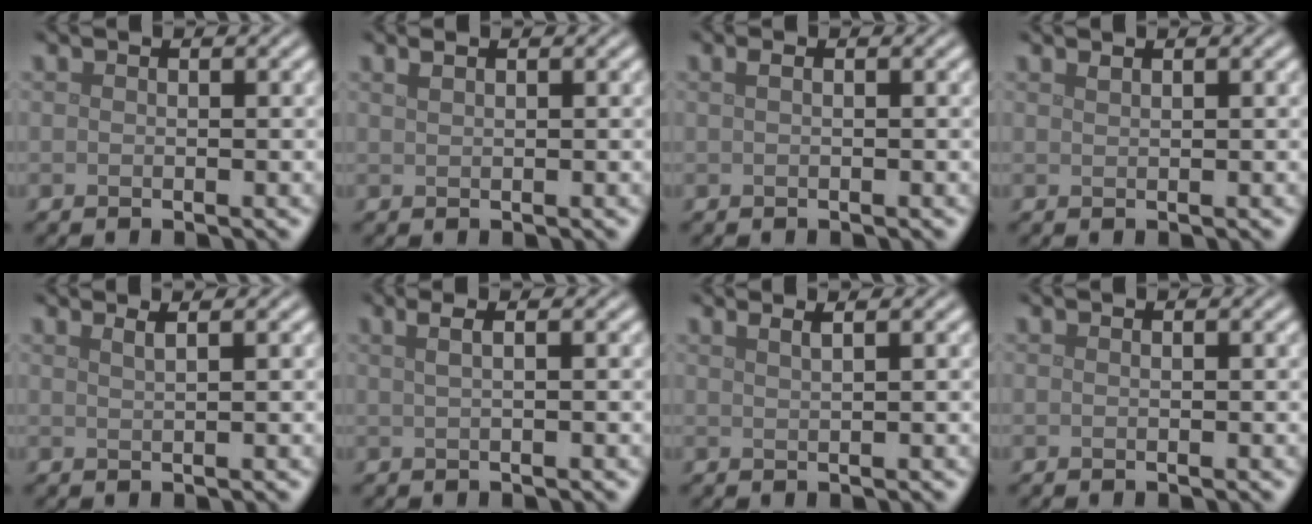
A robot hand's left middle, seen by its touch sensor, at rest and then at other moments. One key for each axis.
{"total": 0.8, "fx": 0.6, "fy": 0.2, "fz": 0.5, "tx": -0.012, "ty": 0.004, "tz": 0.012}
{"total": 0.8, "fx": 0.2, "fy": 0.3, "fz": 0.7, "tx": -0.013, "ty": 0.008, "tz": 0.004}
{"total": 0.6, "fx": 0.5, "fy": 0.2, "fz": 0.3, "tx": -0.002, "ty": 0.001, "tz": 0.011}
{"total": 2.2, "fx": 1.4, "fy": 0.9, "fz": 1.5, "tx": 0.002, "ty": 0.003, "tz": -0.005}
{"total": 2.9, "fx": 1.2, "fy": 1.4, "fz": 2.2, "tx": -0.019, "ty": 0.011, "tz": -0.008}
{"total": 2.6, "fx": 1.6, "fy": 1.1, "fz": 1.7, "tx": -0.002, "ty": 0.008, "tz": -0.004}
{"total": 0.0}